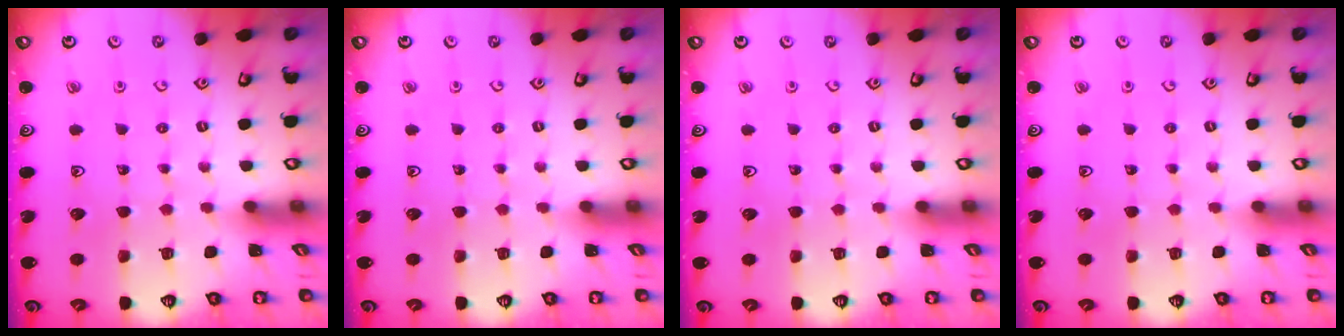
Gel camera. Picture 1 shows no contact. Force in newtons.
{"total": 0.0}
{"total": 0.0}
{"total": 0.0}